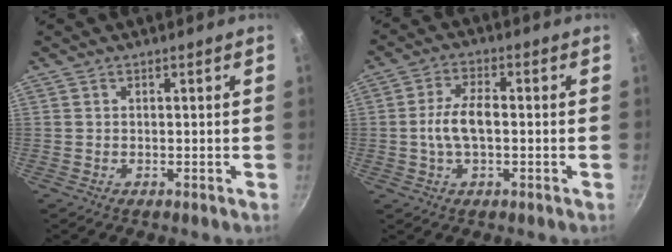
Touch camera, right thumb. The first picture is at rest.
{"total": 6.9, "force": [-0.5, 3.3, 6.0], "torque": [-0.112, 0.019, -0.014]}